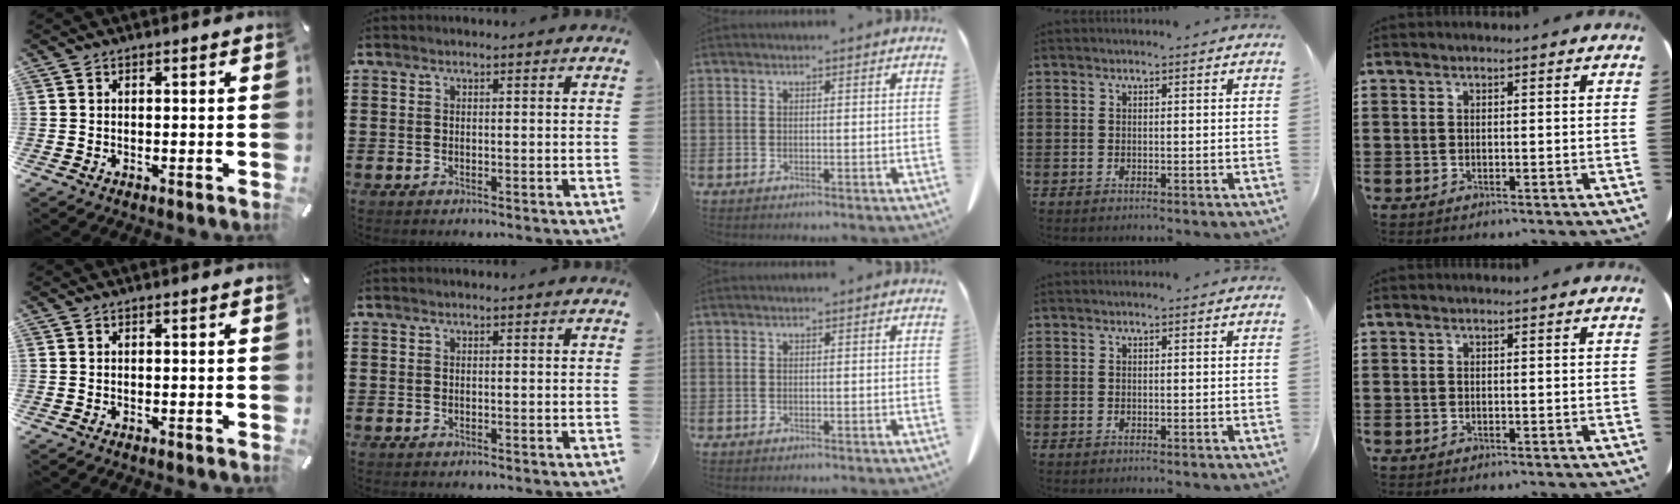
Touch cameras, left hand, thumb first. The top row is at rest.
{}